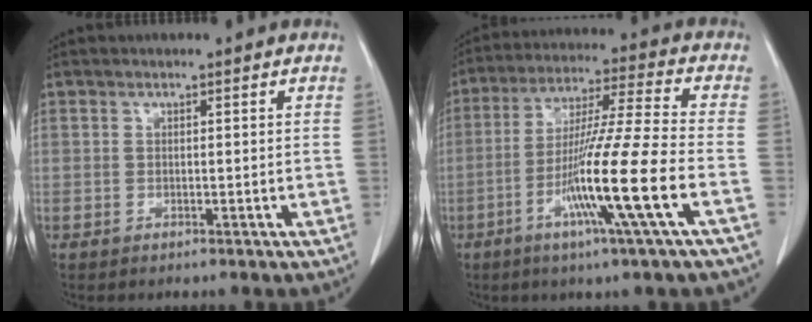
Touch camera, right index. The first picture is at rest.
{"total": 15.2, "force": [-5.4, -1.9, 14.1], "torque": [-0.264, -0.017, -0.102]}